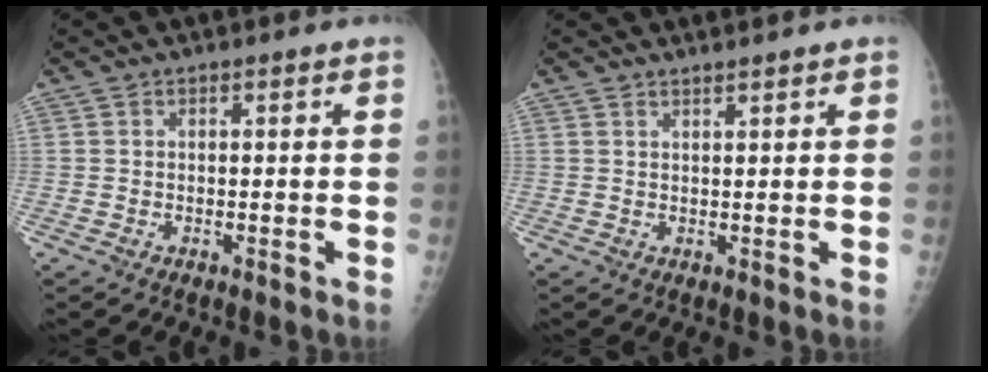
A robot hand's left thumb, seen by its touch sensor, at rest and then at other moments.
{"total": 1.5, "force": [1.4, -0.2, 0.6], "torque": [-0.006, -0.012, 0.025]}